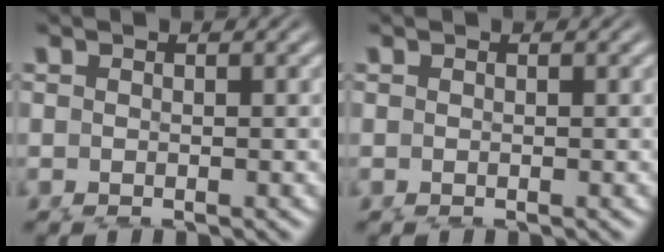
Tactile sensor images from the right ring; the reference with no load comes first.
{"total": 0.0}